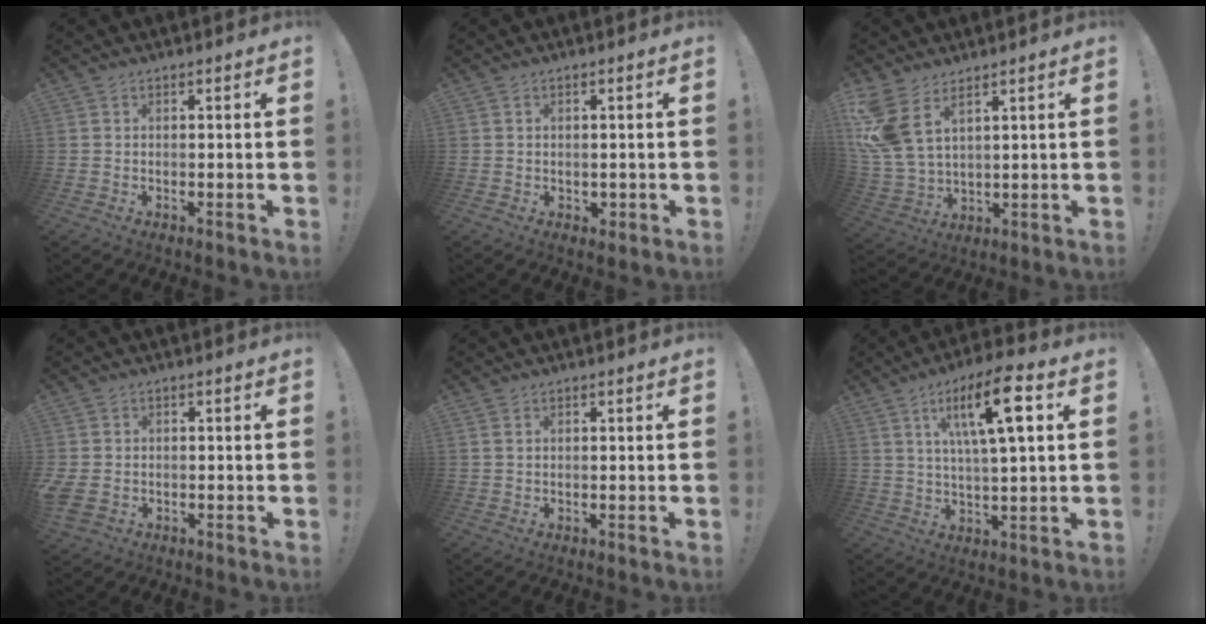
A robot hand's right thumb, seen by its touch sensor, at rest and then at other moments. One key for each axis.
{"total": 1.5, "fx": 0.4, "fy": 1.3, "fz": 0.6, "tx": -0.002, "ty": -0.004, "tz": 0.007}
{"total": 11.0, "fx": 6.1, "fy": 5.6, "fz": 7.2, "tx": -0.167, "ty": -0.031, "tz": 0.122}
{"total": 3.6, "fx": -0.5, "fy": 2.8, "fz": 2.1, "tx": -0.056, "ty": 0.007, "tz": -0.004}
{"total": 1.0, "fx": 0.6, "fy": 0.5, "fz": 0.6, "tx": -0.020, "ty": 0.005, "tz": 0.012}
{"total": 14.2, "fx": 5.1, "fy": 3.1, "fz": 12.9, "tx": -0.209, "ty": -0.008, "tz": 0.070}